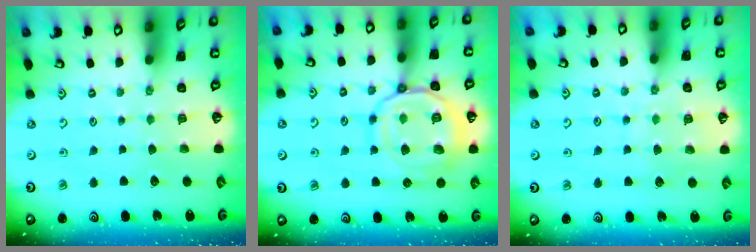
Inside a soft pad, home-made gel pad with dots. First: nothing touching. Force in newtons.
{"total": 16.2, "press": 16.1, "slide": 1.6}
{"total": 6.5, "press": 6.5, "slide": 0.7}